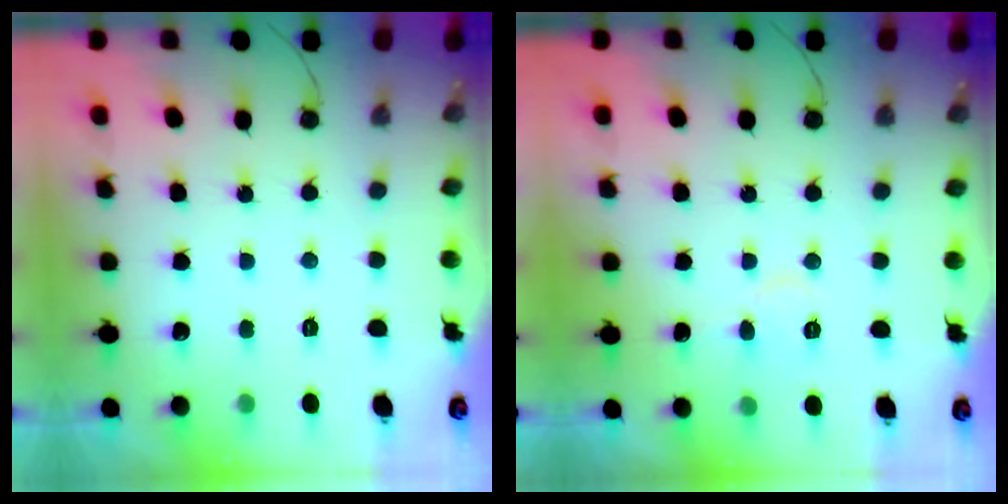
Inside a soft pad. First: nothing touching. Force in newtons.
{"total": 4.9, "press": 4.9, "slide": 0.5}